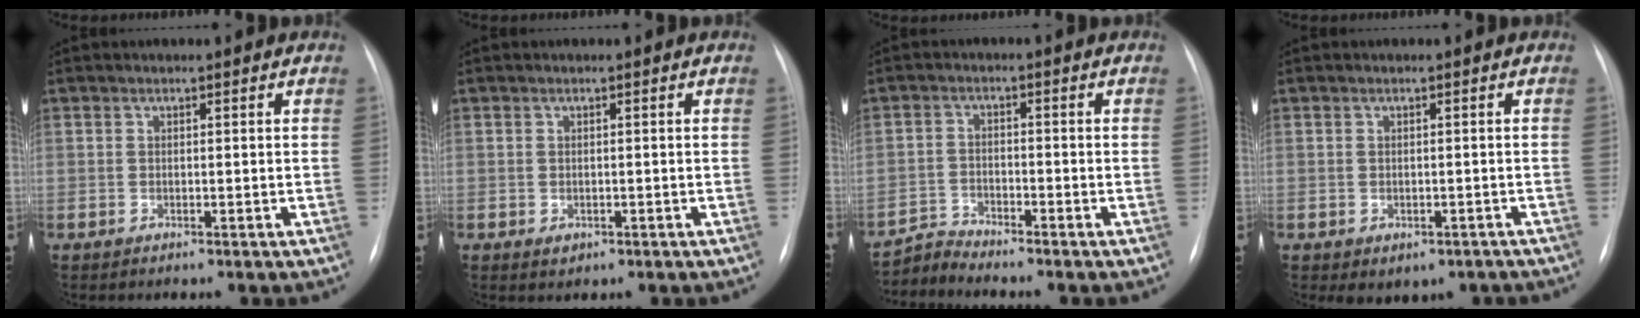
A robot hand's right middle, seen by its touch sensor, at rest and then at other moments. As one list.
[{"total": 1.2, "force": [-0.4, 0.9, 0.6], "torque": [-0.009, 0.000, 0.000]}, {"total": 3.2, "force": [-3.0, -0.8, -1.0], "torque": [0.020, -0.019, -0.058]}, {"total": 4.5, "force": [-3.0, 3.0, 1.6], "torque": [-0.011, 0.016, -0.029]}]